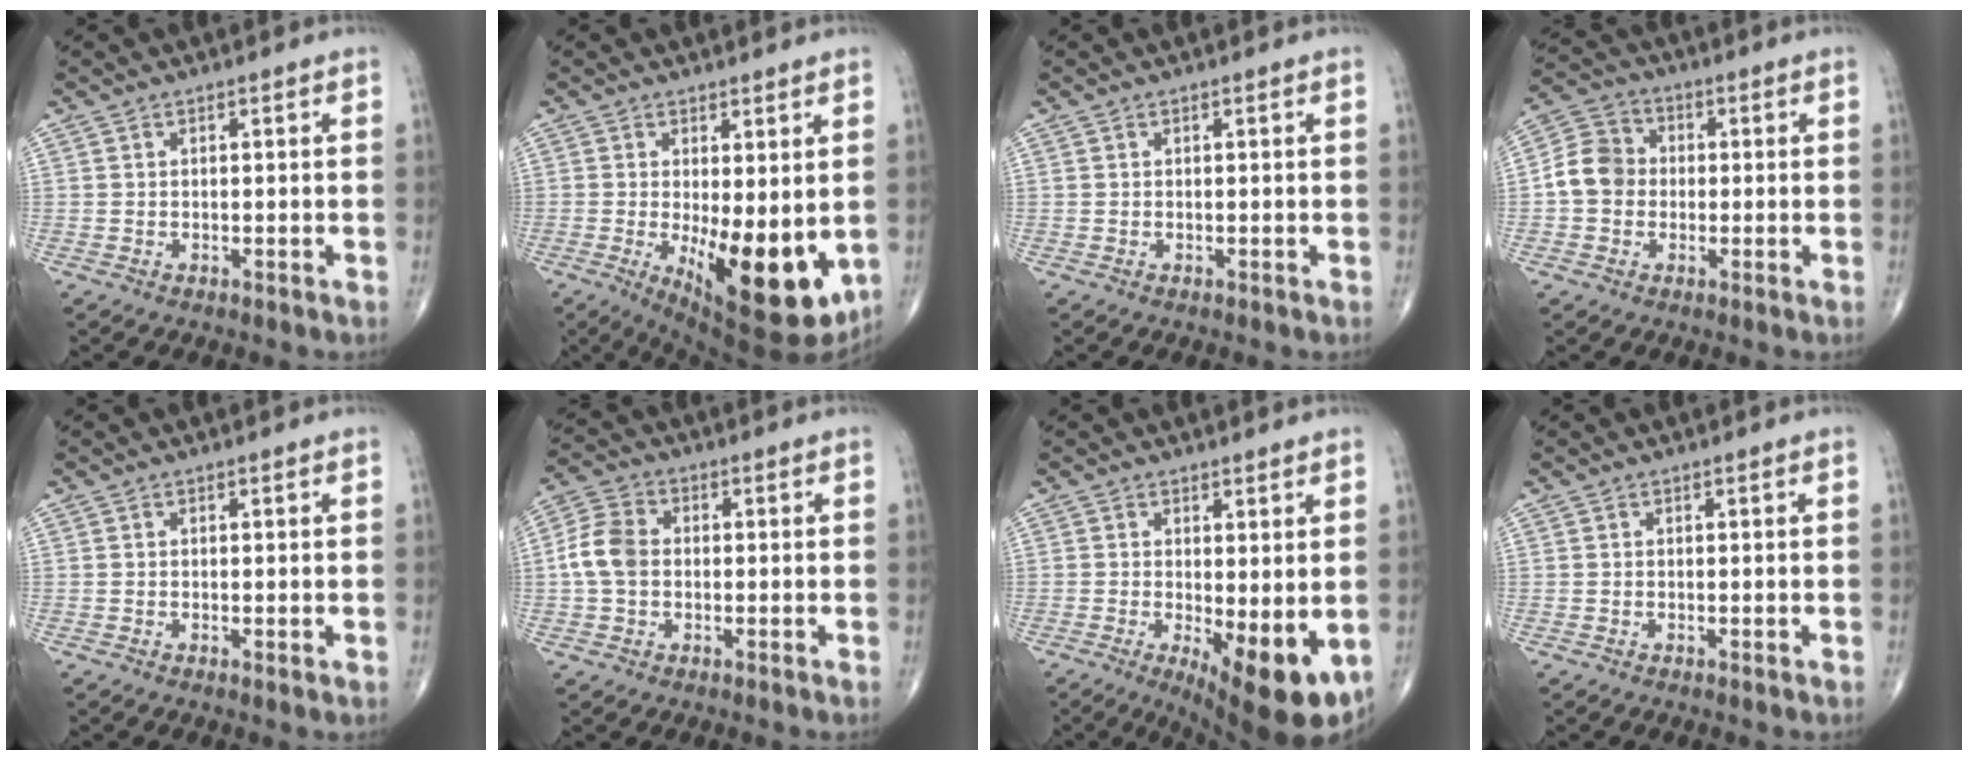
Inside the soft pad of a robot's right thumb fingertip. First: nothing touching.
{"total": 15.4, "force": [-2.4, 6.0, 14.0], "torque": [-0.197, -0.035, -0.014]}
{"total": 0.0}
{"total": 7.9, "force": [-0.6, 6.9, 3.8], "torque": [-0.056, 0.026, -0.025]}
{"total": 0.6, "force": [0.0, 0.1, 0.6], "torque": [-0.013, -0.004, -0.002]}
{"total": 7.1, "force": [-0.3, 5.3, 4.7], "torque": [-0.094, 0.018, -0.014]}
{"total": 11.2, "force": [-2.6, 3.8, 10.2], "torque": [-0.138, -0.025, -0.026]}
{"total": 0.0}